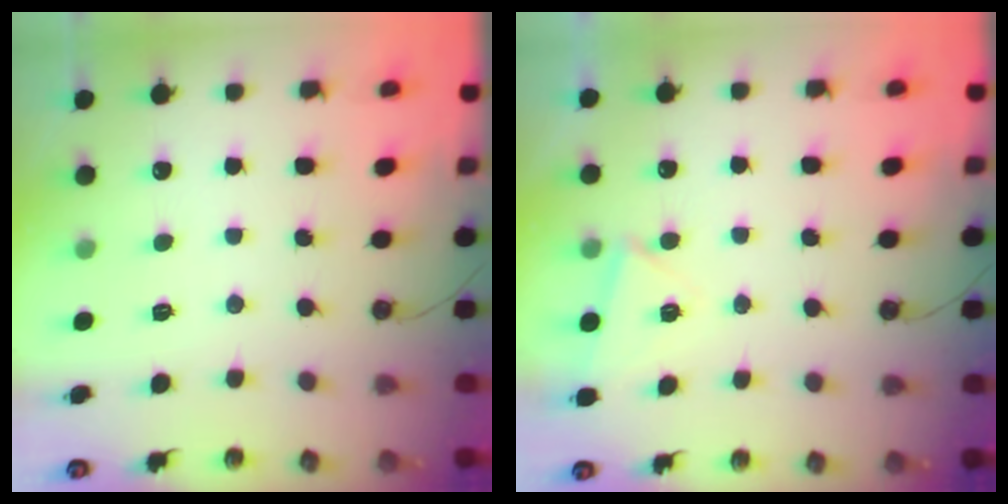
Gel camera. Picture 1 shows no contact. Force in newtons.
{"total": 4.4, "press": 3.5, "slide": 2.7}